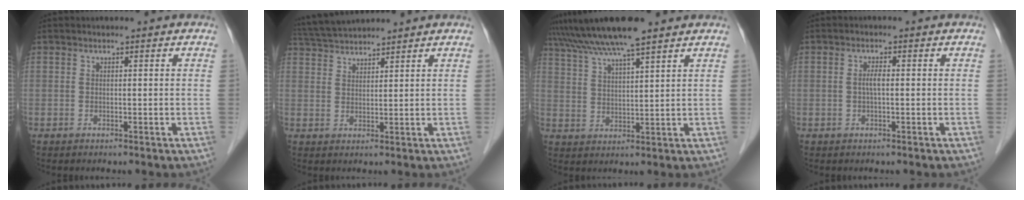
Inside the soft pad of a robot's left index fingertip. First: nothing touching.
{"total": 6.5, "force": [6.2, 0.2, 1.7], "torque": [-0.040, 0.033, 0.115]}
{"total": 10.5, "force": [8.6, -0.1, 5.9], "torque": [-0.110, 0.029, 0.143]}
{"total": 1.7, "force": [-0.5, 0.2, 1.6], "torque": [-0.034, -0.001, -0.009]}